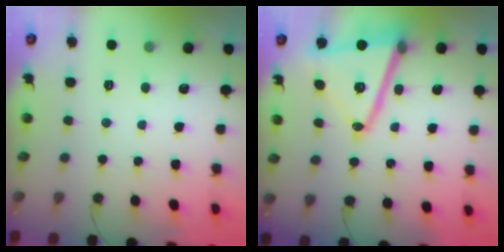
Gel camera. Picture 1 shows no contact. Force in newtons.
{"total": 17.3, "press": 17.1, "slide": 2.9}